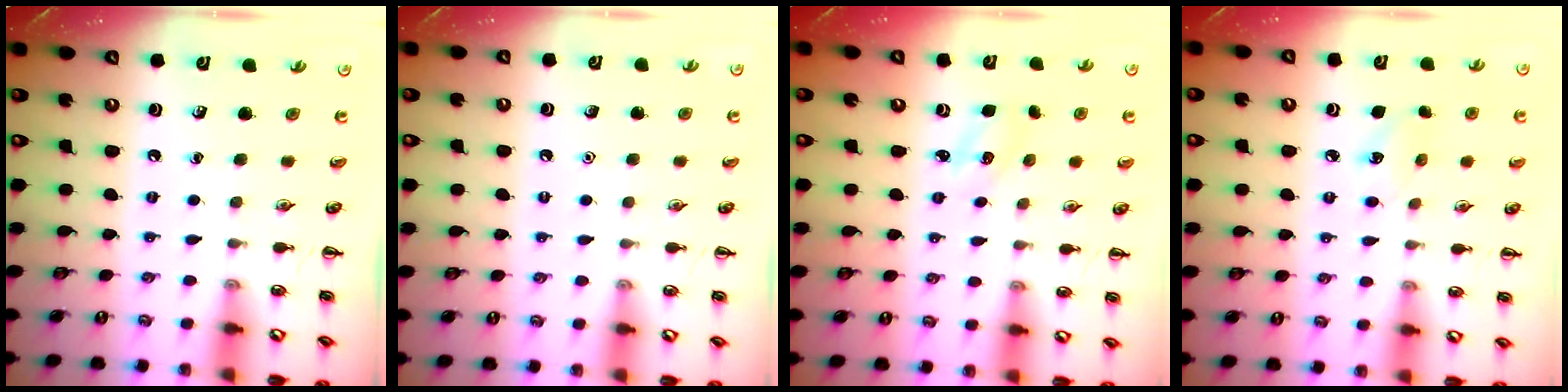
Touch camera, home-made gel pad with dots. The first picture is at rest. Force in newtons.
{"total": 1.6, "press": 1.5, "slide": 0.1}
{"total": 1.8, "press": 1.8, "slide": 0.5}
{"total": 5.1, "press": 5.0, "slide": 1.0}